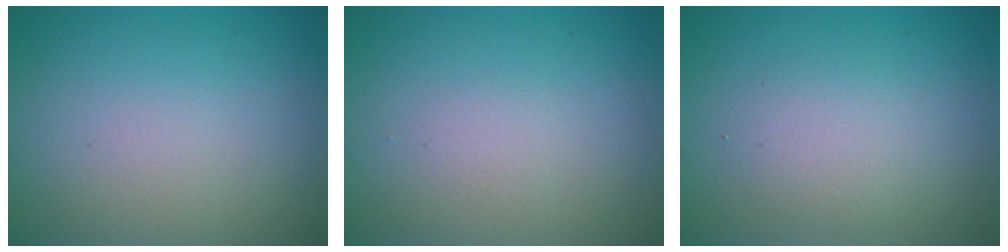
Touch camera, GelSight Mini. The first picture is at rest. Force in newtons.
{"total": 0.7, "press": 0.7, "slide": 0.0}
{"total": 2.1, "press": 2.1, "slide": 0.1}